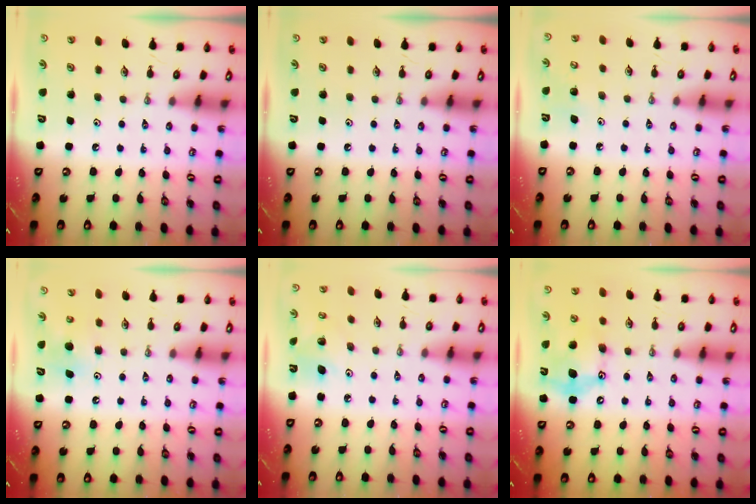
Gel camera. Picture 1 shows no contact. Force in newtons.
{"total": 0.0}
{"total": 4.2, "press": 4.1, "slide": 0.9}
{"total": 6.1, "press": 6.1, "slide": 0.6}
{"total": 4.8, "press": 4.8, "slide": 0.2}
{"total": 12.1, "press": 12.0, "slide": 0.5}